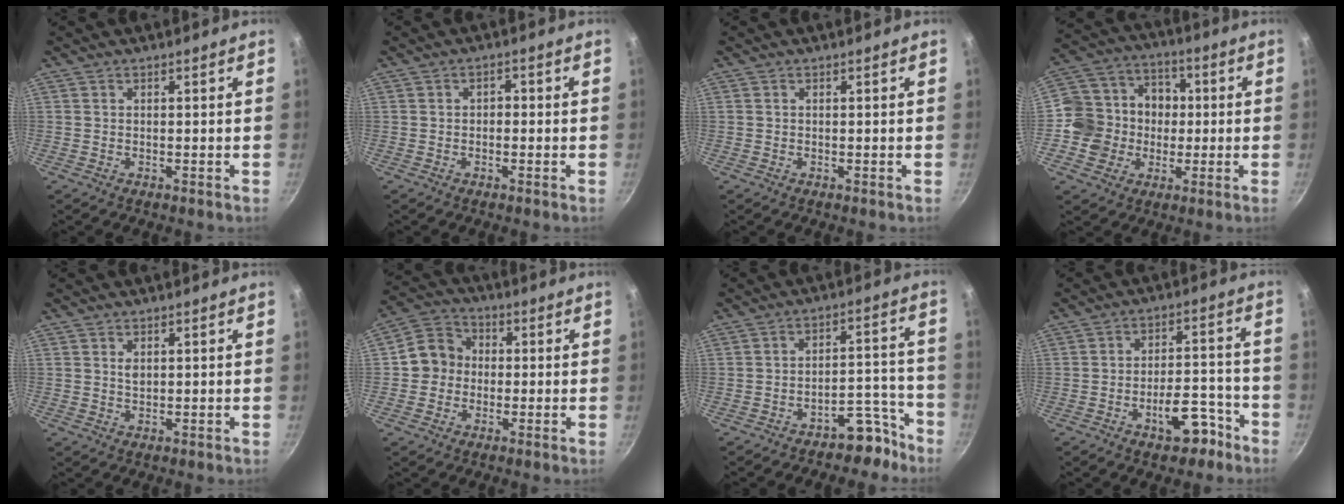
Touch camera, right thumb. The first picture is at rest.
{"total": 1.7, "force": [-0.1, 1.2, 1.2], "torque": [-0.008, 0.010, -0.006]}
{"total": 0.0}
{"total": 14.2, "force": [-1.4, 12.9, 5.6], "torque": [-0.072, 0.036, -0.027]}
{"total": 1.6, "force": [0.6, 1.0, 1.1], "torque": [-0.013, -0.004, 0.014]}
{"total": 8.1, "force": [-0.3, 7.4, 3.4], "torque": [-0.038, 0.028, -0.020]}
{"total": 7.1, "force": [-5.8, 3.1, 2.8], "torque": [-0.015, 0.090, -0.090]}
{"total": 8.2, "force": [-4.8, 4.0, 5.3], "torque": [-0.064, 0.052, -0.070]}